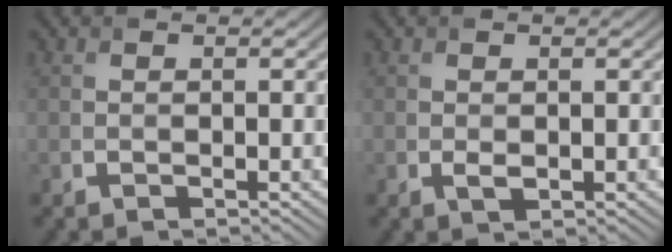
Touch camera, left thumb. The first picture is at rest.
{"total": 1.0, "force": [-0.1, 0.6, 0.8], "torque": [-0.017, -0.004, 0.001]}